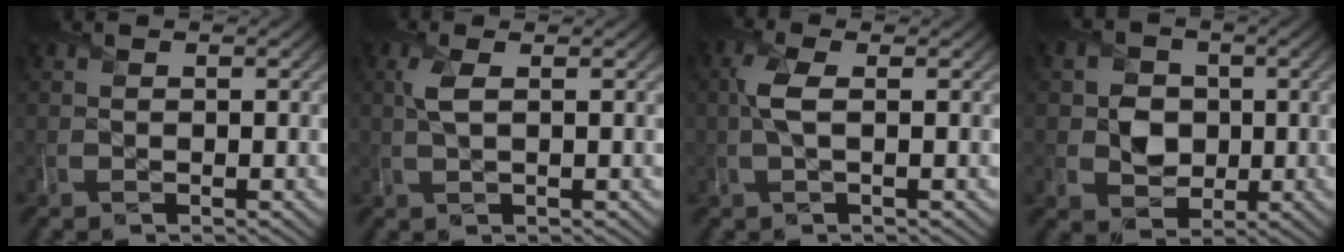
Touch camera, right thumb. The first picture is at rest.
{"total": 2.6, "force": [0.7, 0.9, 2.3], "torque": [-0.060, 0.005, 0.013]}
{"total": 3.3, "force": [0.3, 1.1, 3.1], "torque": [-0.075, 0.007, 0.003]}
{"total": 5.0, "force": [0.0, 4.6, 2.1], "torque": [-0.050, -0.008, -0.011]}